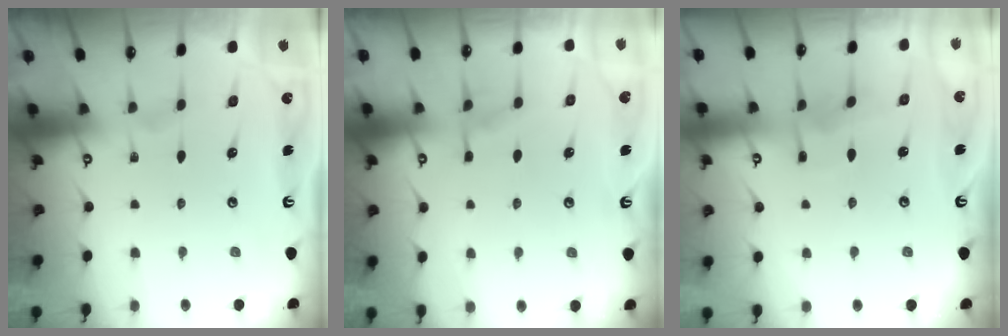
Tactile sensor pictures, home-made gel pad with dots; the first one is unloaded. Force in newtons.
{"total": 3.5, "press": 3.4, "slide": 0.6}
{"total": 3.9, "press": 3.9, "slide": 0.5}